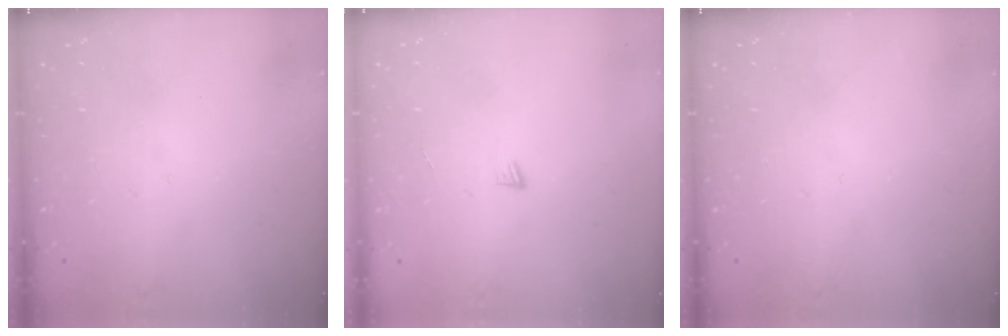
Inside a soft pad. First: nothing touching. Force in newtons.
{"total": 3.1, "press": 3.1, "slide": 0.4}
{"total": 0.0}